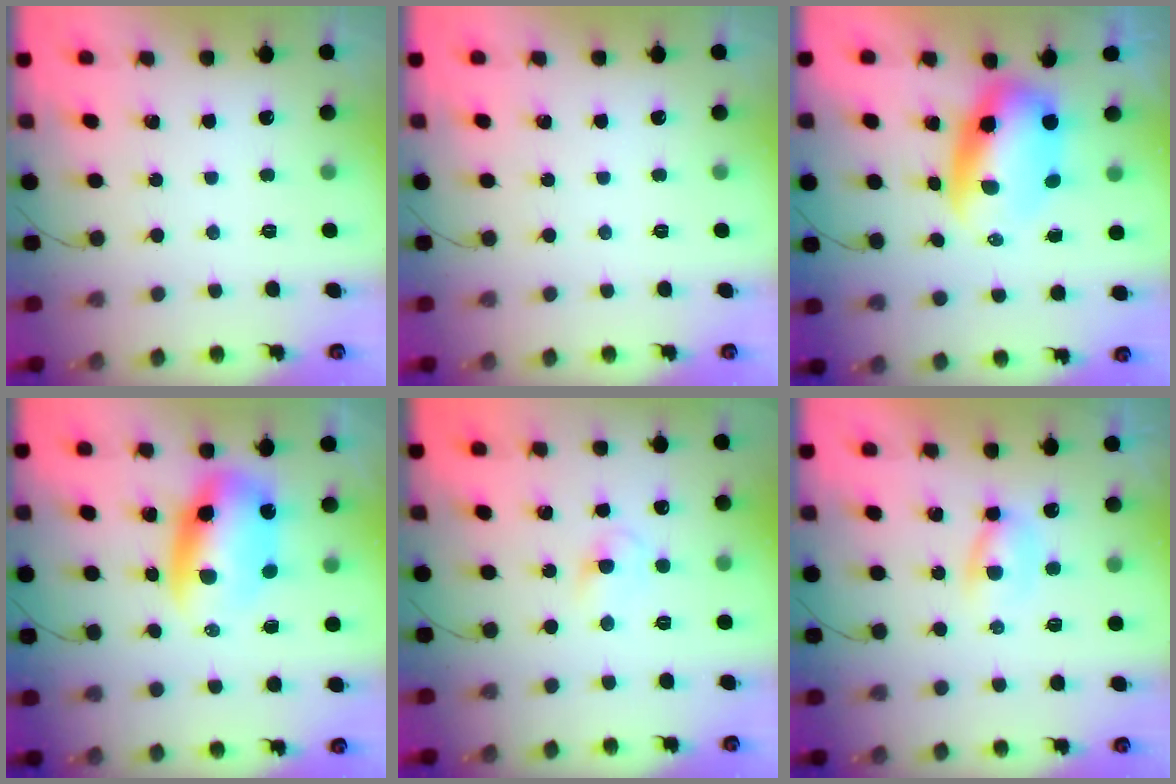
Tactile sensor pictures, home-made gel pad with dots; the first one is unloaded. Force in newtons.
{"total": 0.0}
{"total": 7.9, "press": 7.6, "slide": 2.1}
{"total": 10.1, "press": 9.7, "slide": 2.7}
{"total": 3.1, "press": 2.8, "slide": 1.2}
{"total": 3.3, "press": 3.1, "slide": 1.2}